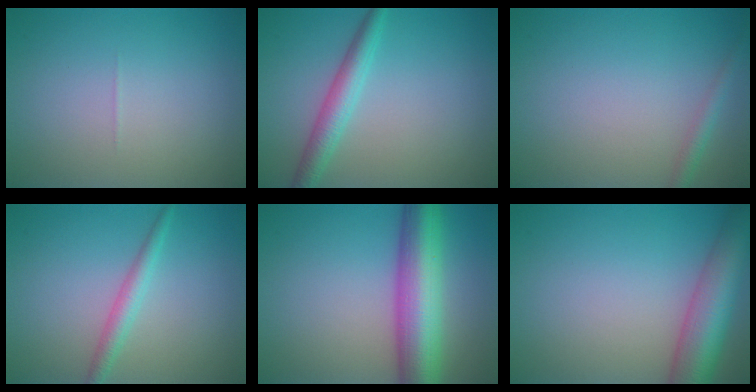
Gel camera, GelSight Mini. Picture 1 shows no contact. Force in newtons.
{"total": 3.1, "press": 3.1, "slide": 0.1}
{"total": 1.4, "press": 1.4, "slide": 0.1}
{"total": 2.1, "press": 2.1, "slide": 0.0}
{"total": 9.1, "press": 9.1, "slide": 0.1}
{"total": 7.6, "press": 7.6, "slide": 0.4}